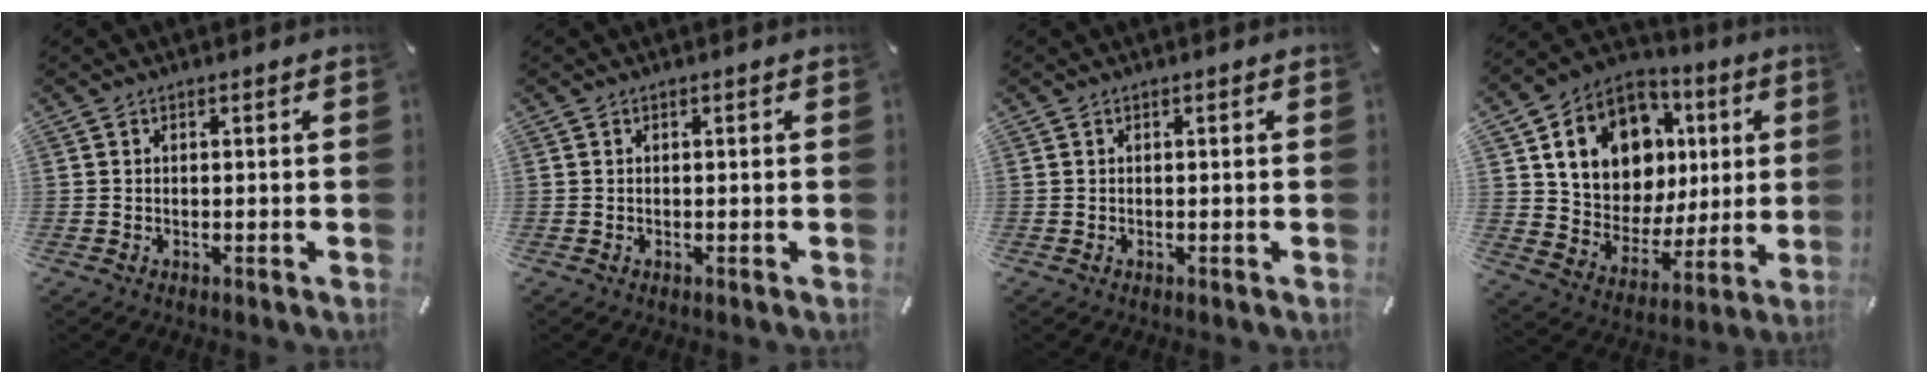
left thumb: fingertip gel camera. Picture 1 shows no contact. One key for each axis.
{"total": 0.0}
{"total": 0.0}
{"total": 16.8, "fx": 5.6, "fy": 13.2, "fz": 8.8, "tx": -0.155, "ty": -0.022, "tz": 0.110}